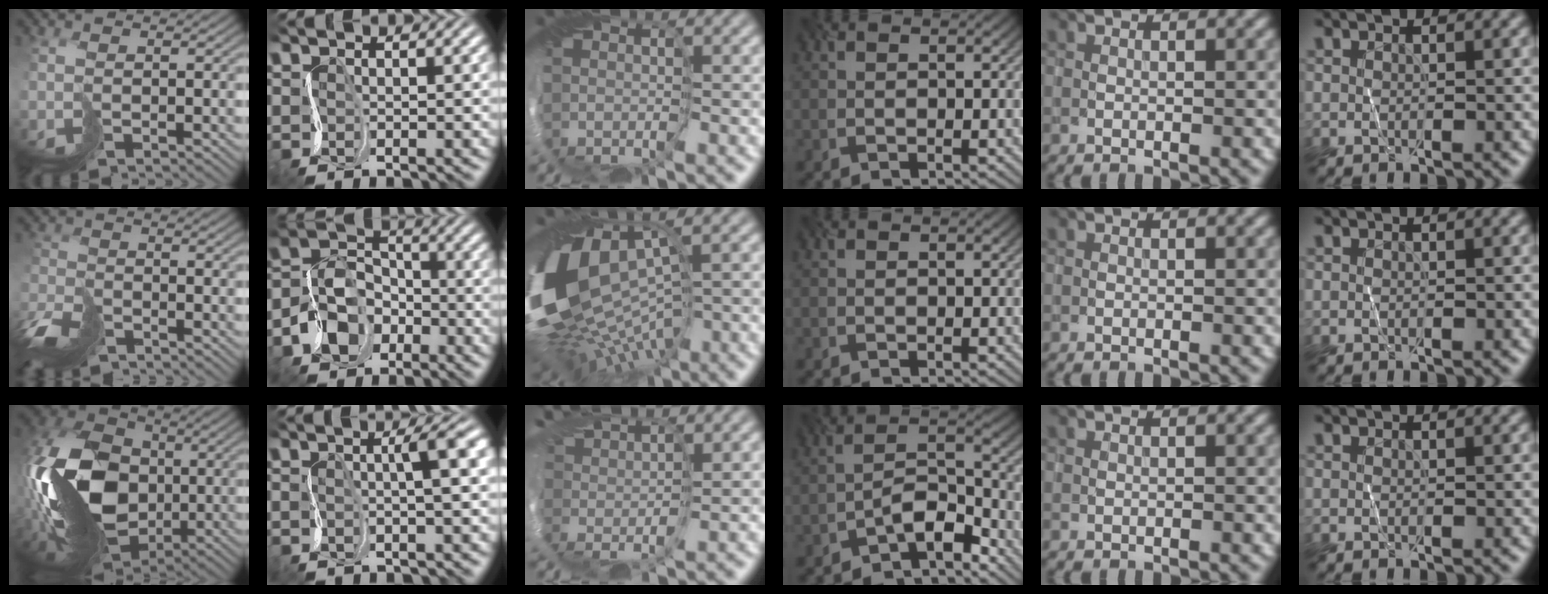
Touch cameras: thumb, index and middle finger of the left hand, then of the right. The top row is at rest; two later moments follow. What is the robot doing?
{"motion": "cut", "object": "receipt paper"}